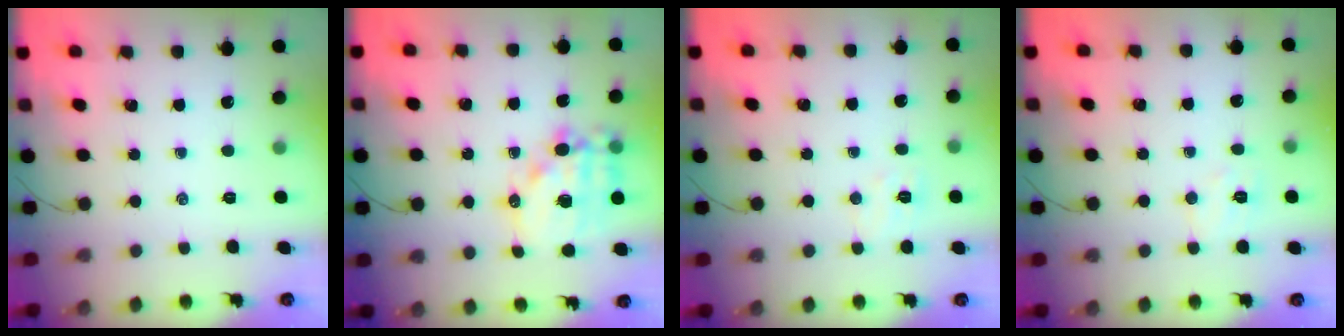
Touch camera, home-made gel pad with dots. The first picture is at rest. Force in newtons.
{"total": 15.1, "press": 14.8, "slide": 3.1}
{"total": 5.0, "press": 4.9, "slide": 1.0}
{"total": 5.1, "press": 5.0, "slide": 1.0}